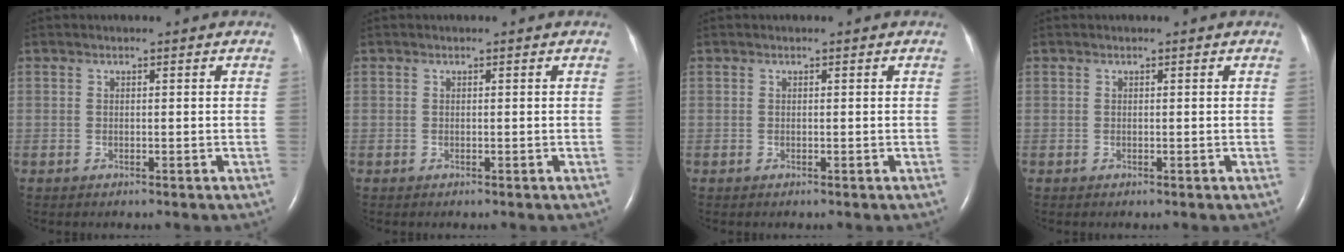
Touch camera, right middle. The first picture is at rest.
{"total": 0.0}
{"total": 0.0}
{"total": 0.0}